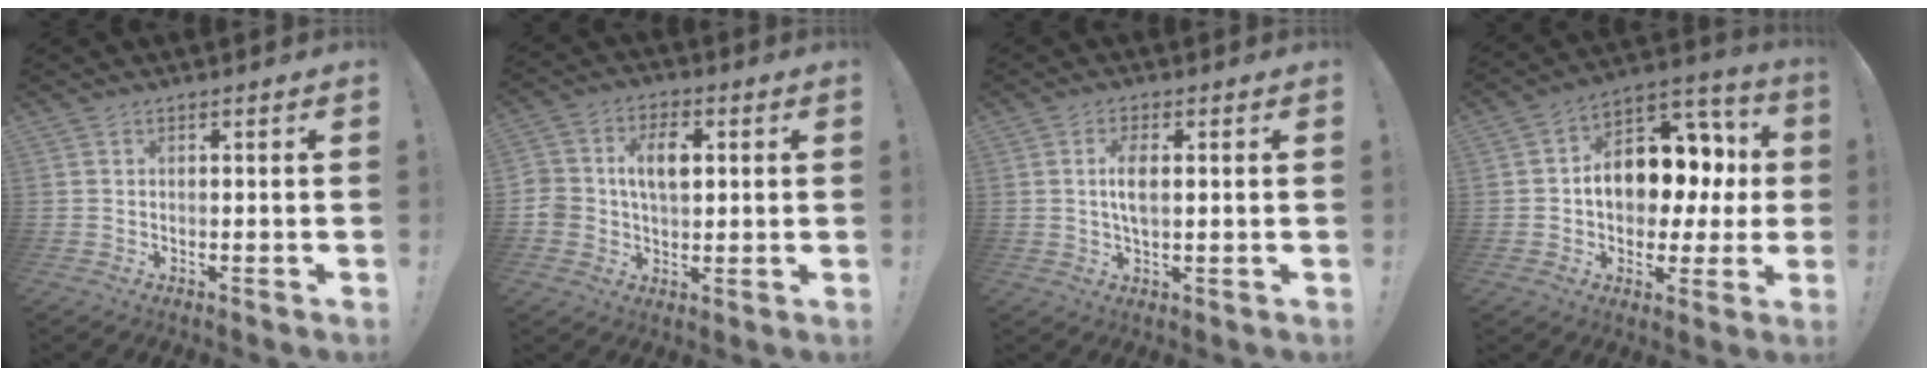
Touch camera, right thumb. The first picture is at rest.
{"total": 9.5, "force": [1.1, 6.9, 6.5], "torque": [-0.113, 0.011, 0.020]}
{"total": 5.6, "force": [1.0, 2.4, 5.0], "torque": [-0.087, -0.002, 0.012]}
{"total": 15.4, "force": [1.1, 10.9, 10.9], "torque": [-0.156, 0.001, 0.030]}